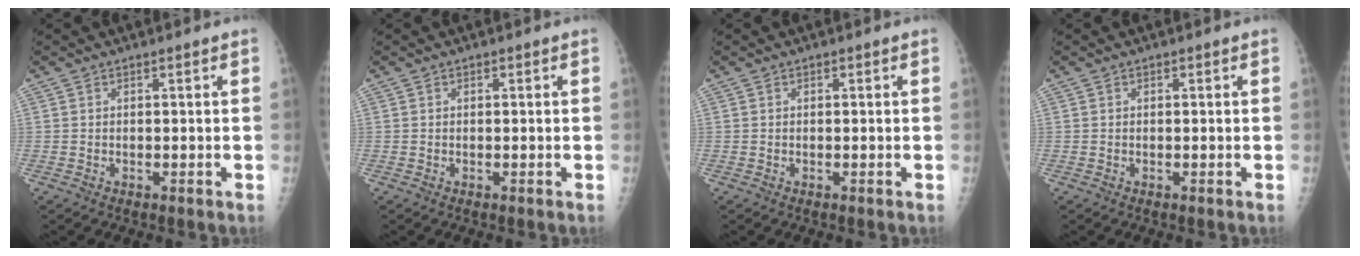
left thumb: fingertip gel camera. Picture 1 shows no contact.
{"total": 0.0}
{"total": 0.0}
{"total": 0.0}